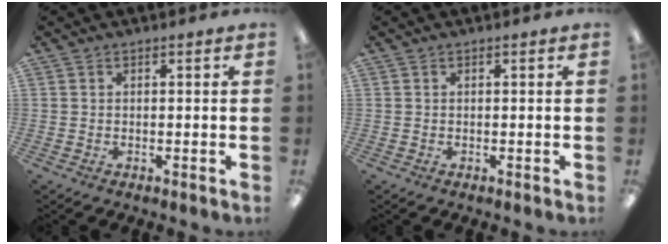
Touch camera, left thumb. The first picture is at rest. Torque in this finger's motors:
{"motor_torque": [0.00, 0.00, 0.08, 0.05, 0.00]}